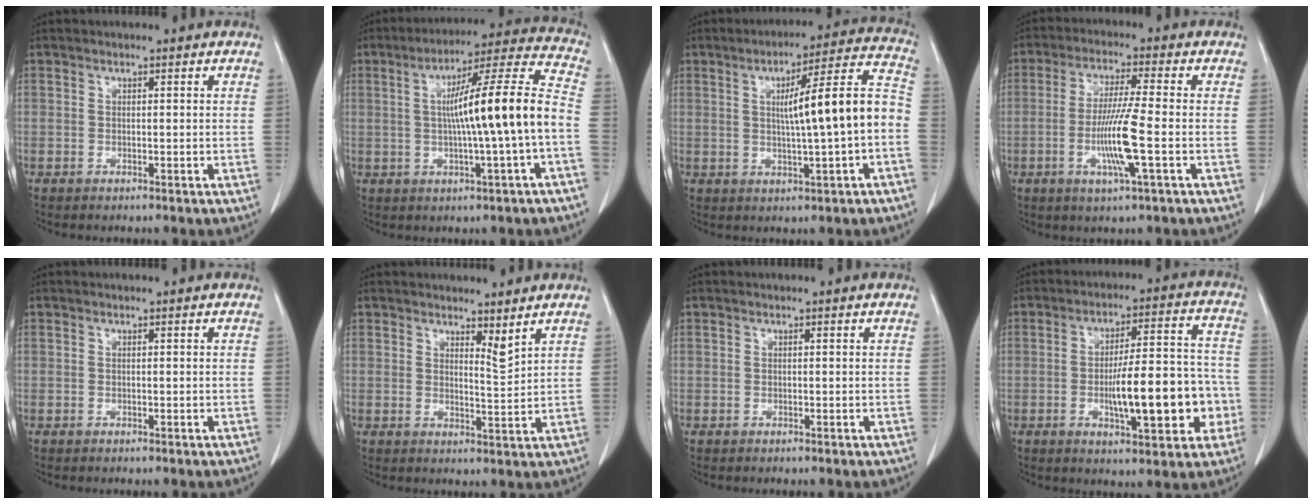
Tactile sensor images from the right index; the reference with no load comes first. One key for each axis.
{"total": 15.1, "fx": -1.2, "fy": -0.6, "fz": 15.1, "tx": -0.232, "ty": 0.020, "tz": -0.024}
{"total": 12.8, "fx": -0.5, "fy": 0.3, "fz": 12.8, "tx": -0.181, "ty": 0.027, "tz": -0.008}
{"total": 8.9, "fx": -2.3, "fy": -0.5, "fz": 8.6, "tx": -0.169, "ty": -0.012, "tz": -0.045}
{"total": 0.0}
{"total": 2.8, "fx": 2.3, "fy": 0.1, "fz": 1.6, "tx": -0.030, "ty": -0.018, "tz": 0.043}
{"total": 0.0}
{"total": 14.2, "fx": -3.2, "fy": 3.6, "fz": 13.3, "tx": -0.199, "ty": 0.021, "tz": -0.043}